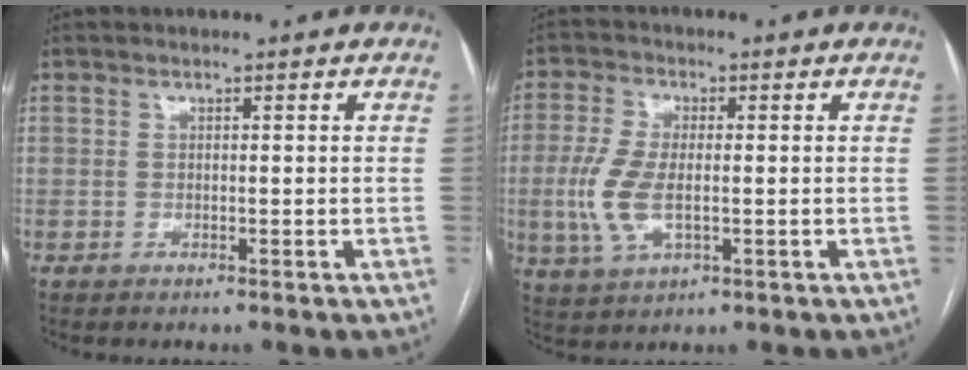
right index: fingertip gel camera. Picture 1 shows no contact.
{"total": 7.7, "force": [-1.0, 3.3, 6.9], "torque": [-0.169, -0.004, -0.018]}